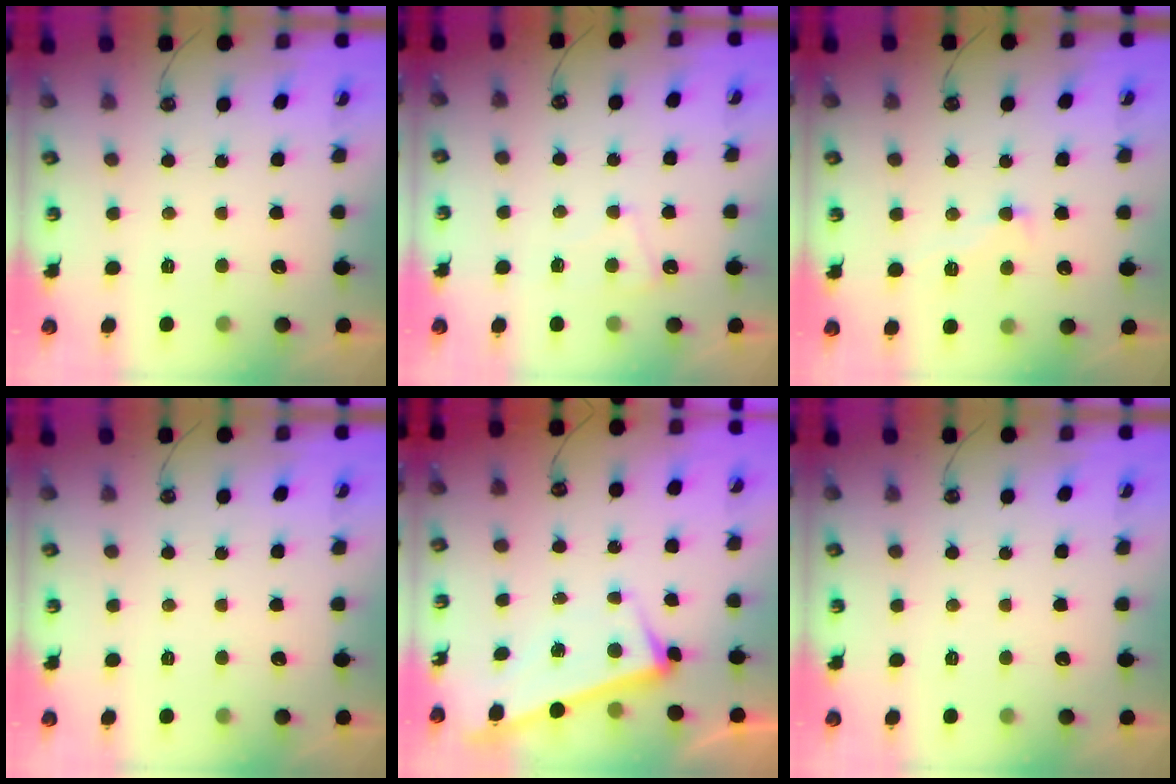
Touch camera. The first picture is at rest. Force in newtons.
{"total": 1.7, "press": 1.6, "slide": 0.4}
{"total": 1.0, "press": 0.7, "slide": 0.8}
{"total": 0.0}
{"total": 3.3, "press": 3.1, "slide": 0.9}
{"total": 0.0}